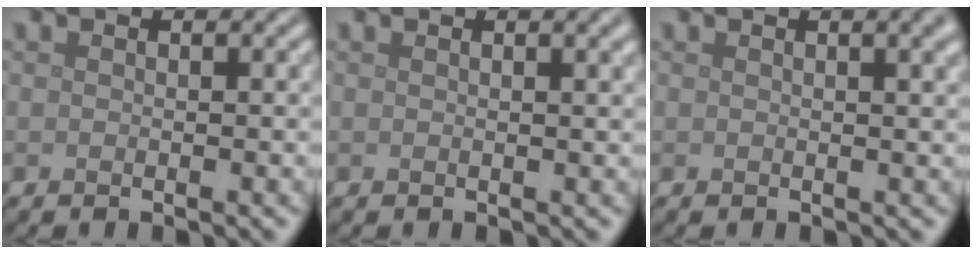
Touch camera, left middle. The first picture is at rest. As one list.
[{"total": 1.8, "force": [1.0, 0.6, 1.4], "torque": [-0.011, 0.006, 0.012]}, {"total": 3.2, "force": [1.4, 1.2, 2.6], "torque": [-0.015, 0.008, 0.015]}]